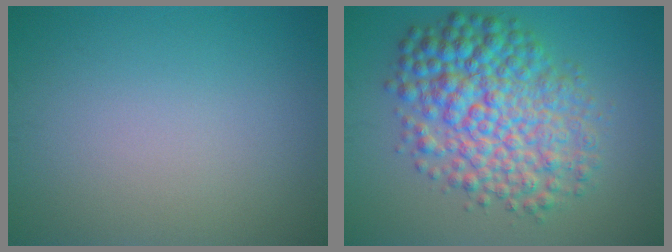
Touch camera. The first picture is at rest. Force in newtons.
{"total": 8.4, "press": 8.4, "slide": 0.0}